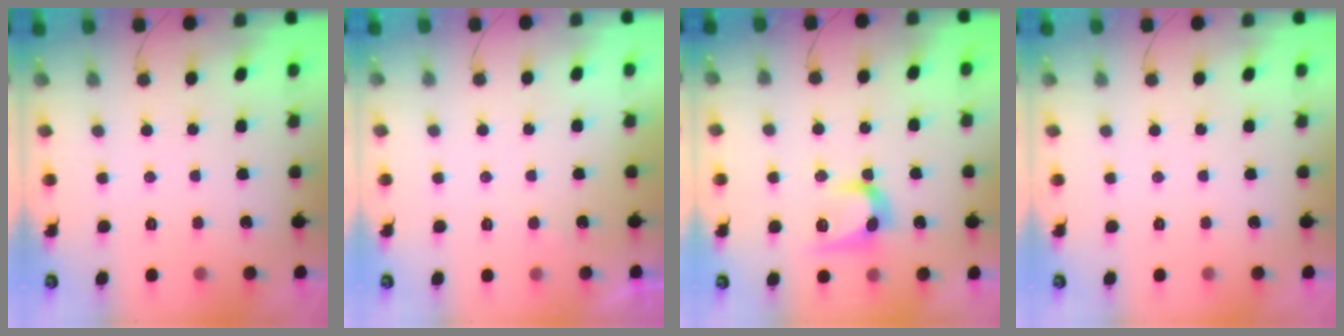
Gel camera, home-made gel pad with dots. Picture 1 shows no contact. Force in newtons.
{"total": 3.9, "press": 3.9, "slide": 0.4}
{"total": 10.3, "press": 10.3, "slide": 0.7}
{"total": 0.0}